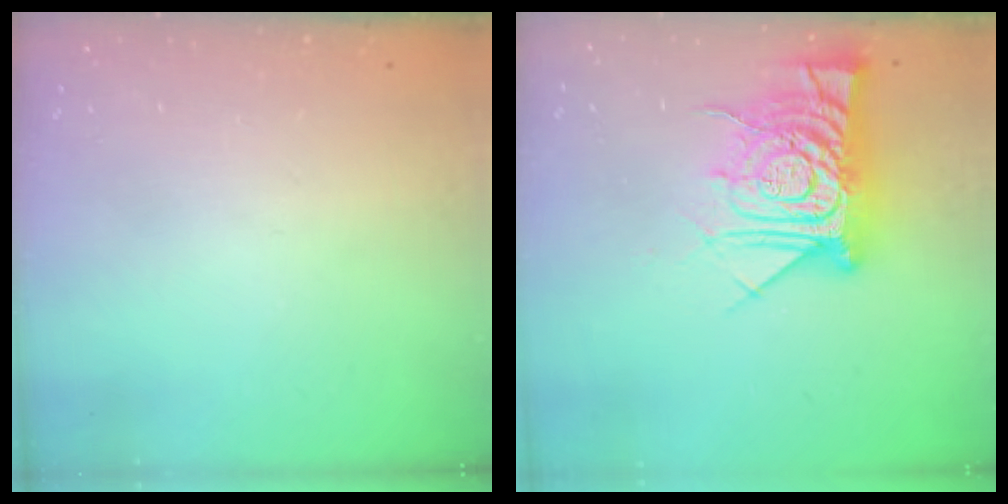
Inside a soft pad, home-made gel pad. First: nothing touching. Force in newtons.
{"total": 15.3, "press": 15.2, "slide": 1.3}